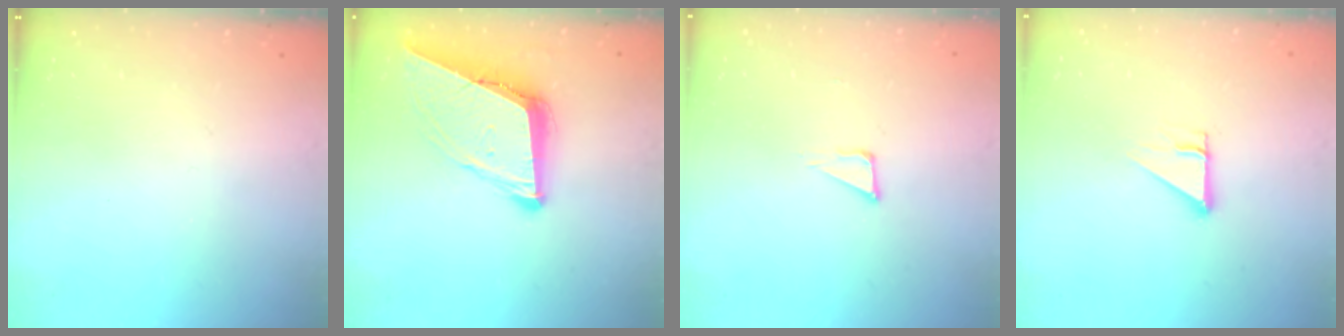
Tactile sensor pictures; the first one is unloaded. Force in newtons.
{"total": 11.8, "press": 11.2, "slide": 3.8}
{"total": 3.1, "press": 3.0, "slide": 0.9}
{"total": 2.7, "press": 2.7, "slide": 0.1}